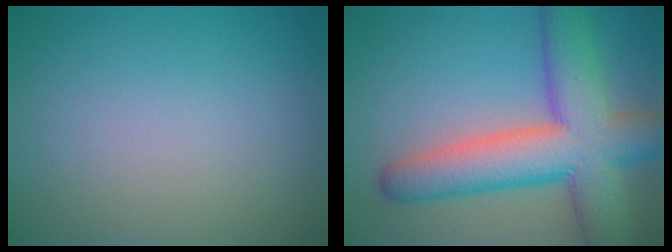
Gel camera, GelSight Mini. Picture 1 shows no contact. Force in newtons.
{"total": 10.6, "press": 10.6, "slide": 0.5}